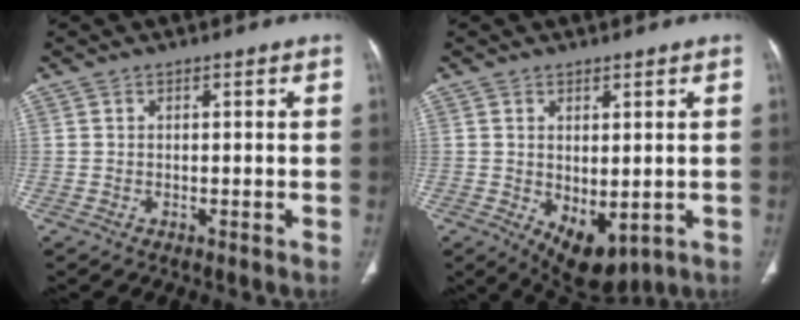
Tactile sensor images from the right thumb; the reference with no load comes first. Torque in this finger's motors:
{"motor_torque": [-0.07, 0.47, 0.00, -0.05, 0.06]}